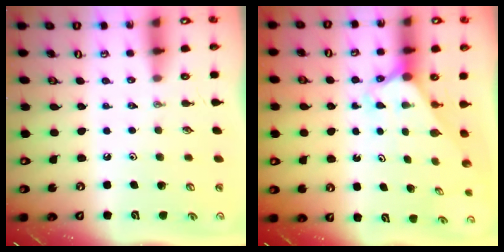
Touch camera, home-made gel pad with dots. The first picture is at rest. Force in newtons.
{"total": 2.2, "press": 2.2, "slide": 0.2}